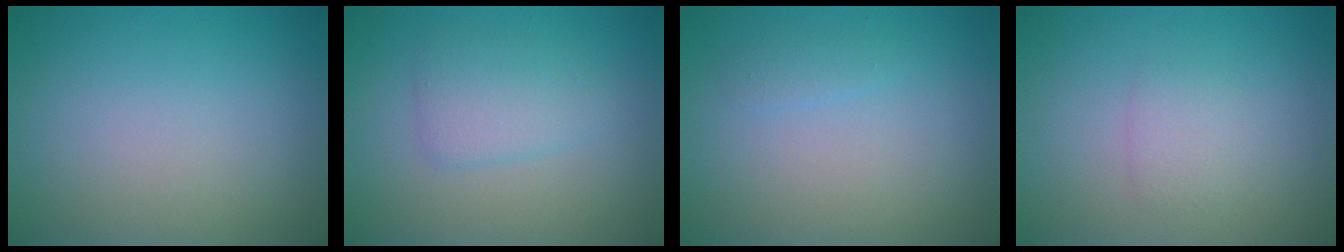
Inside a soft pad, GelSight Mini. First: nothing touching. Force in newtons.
{"total": 2.5, "press": 2.5, "slide": 0.1}
{"total": 0.9, "press": 0.9, "slide": 0.0}
{"total": 1.4, "press": 1.4, "slide": 0.0}